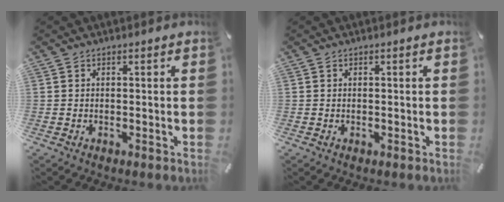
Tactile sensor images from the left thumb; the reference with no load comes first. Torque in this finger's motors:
{"motor_torque": [-0.15, 0.07, -0.01, -0.04, 0.00]}